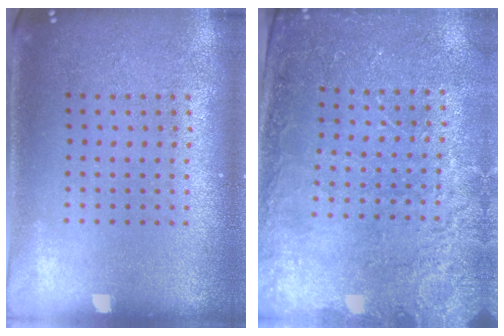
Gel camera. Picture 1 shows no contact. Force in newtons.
{"total": 2.6, "press": 2.5, "slide": 0.5}